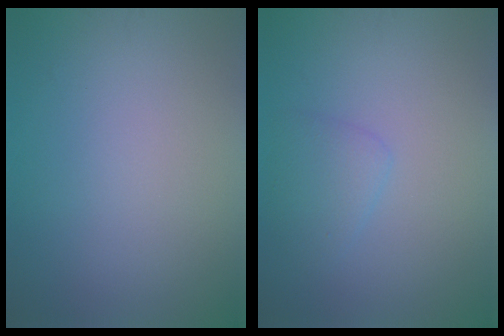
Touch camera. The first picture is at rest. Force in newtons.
{"total": 1.8, "press": 1.8, "slide": 0.1}